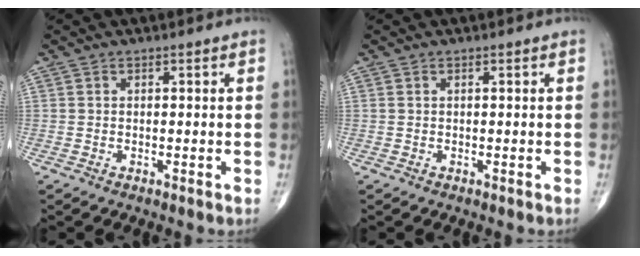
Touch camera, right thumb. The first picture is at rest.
{"total": 0.0}